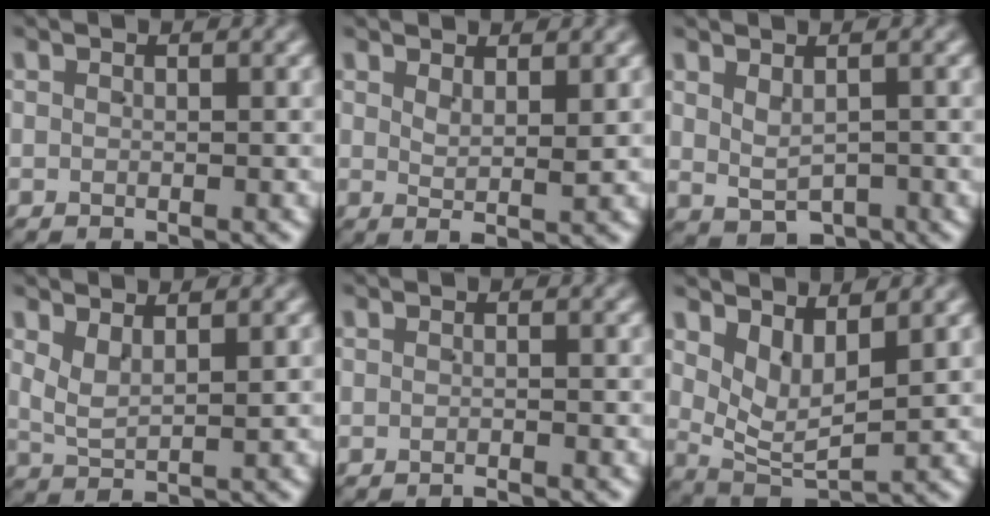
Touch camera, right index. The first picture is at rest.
{"total": 1.8, "force": [1.2, -0.2, 1.3], "torque": [-0.023, -0.009, 0.028]}
{"total": 2.2, "force": [-0.2, 1.4, 1.7], "torque": [-0.021, -0.013, 0.009]}
{"total": 2.3, "force": [1.5, 1.1, 1.4], "torque": [-0.040, -0.009, 0.033]}
{"total": 0.6, "force": [-0.6, 0.0, 0.0], "torque": [0.001, 0.001, -0.013]}
{"total": 5.6, "force": [1.8, 3.7, 3.7], "torque": [-0.079, -0.014, 0.034]}